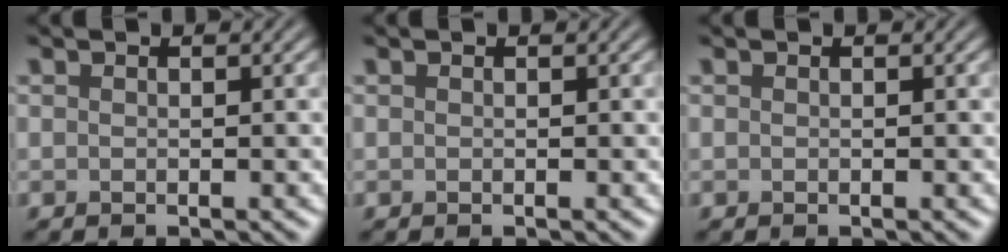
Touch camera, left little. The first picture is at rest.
{"total": 0.0}
{"total": 0.0}